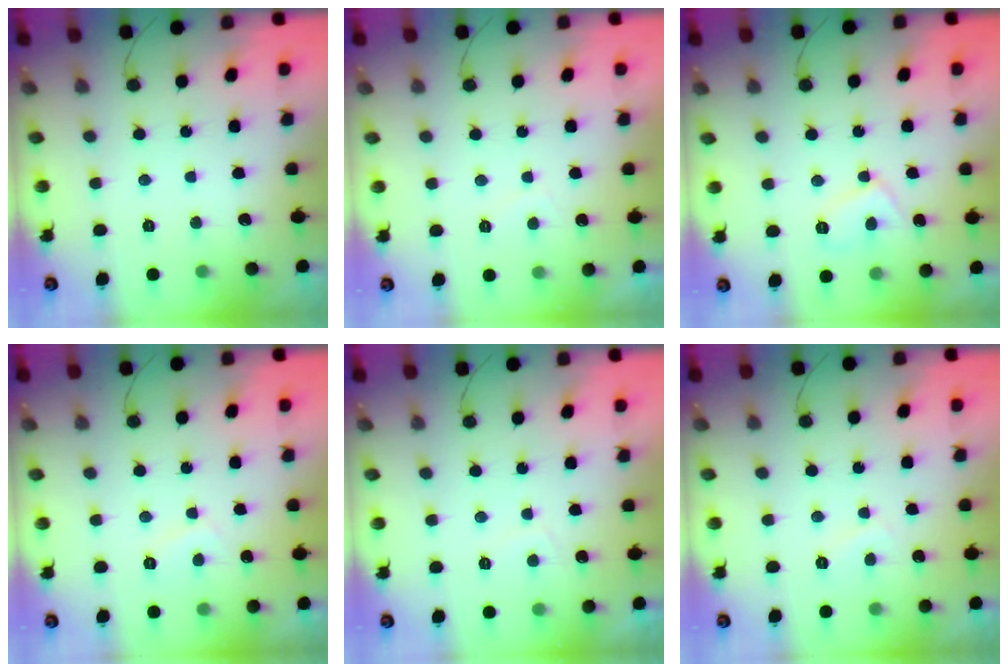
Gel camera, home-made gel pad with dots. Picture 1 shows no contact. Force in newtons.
{"total": 0.7, "press": 0.5, "slide": 0.5}
{"total": 6.1, "press": 6.1, "slide": 0.5}
{"total": 2.2, "press": 2.1, "slide": 0.7}
{"total": 0.8, "press": 0.6, "slide": 0.5}
{"total": 1.5, "press": 1.4, "slide": 0.6}